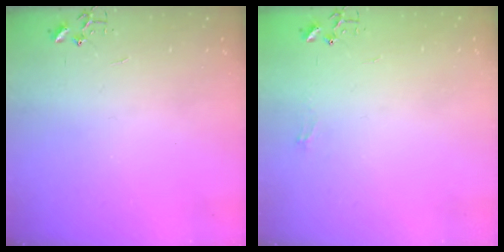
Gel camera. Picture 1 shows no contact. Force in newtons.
{"total": 4.4, "press": 4.4, "slide": 0.5}